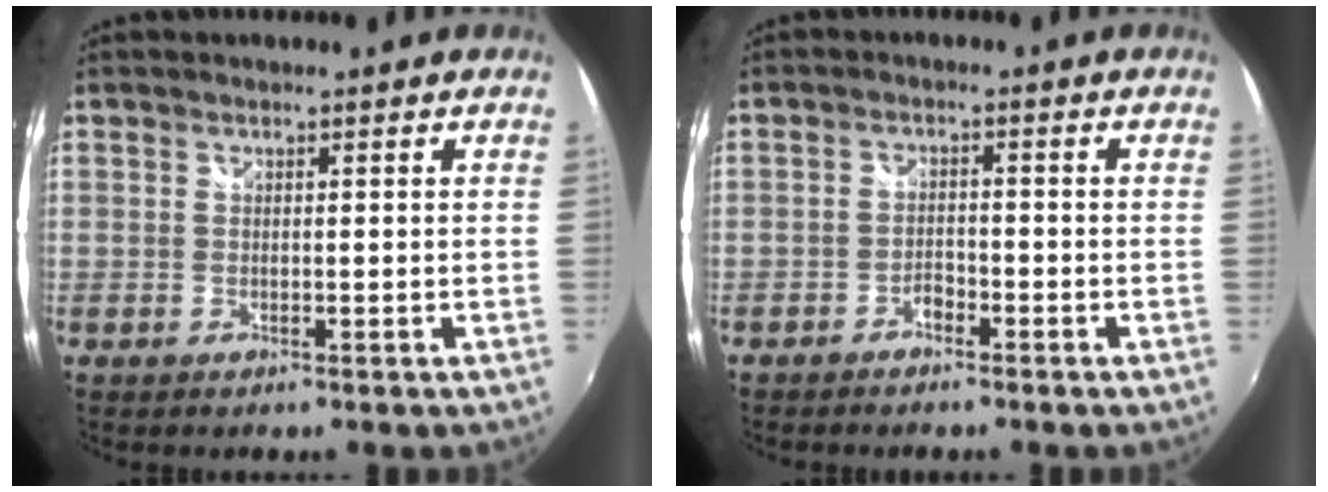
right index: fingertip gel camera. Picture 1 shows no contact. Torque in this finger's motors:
{"motor_torque": [0.06, 0.02, 0.12, 0.01]}